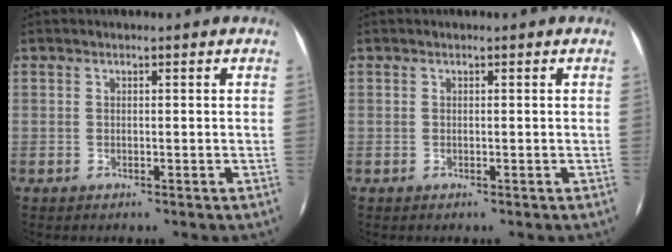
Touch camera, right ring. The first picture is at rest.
{"total": 0.0}